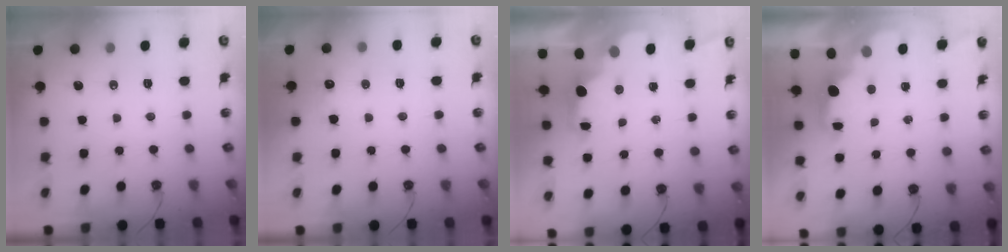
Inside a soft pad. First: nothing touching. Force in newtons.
{"total": 2.9, "press": 2.7, "slide": 1.0}
{"total": 2.2, "press": 2.1, "slide": 0.8}
{"total": 2.3, "press": 2.2, "slide": 0.8}